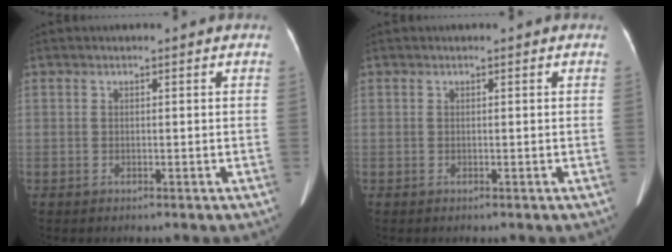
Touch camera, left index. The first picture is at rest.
{"total": 0.0}